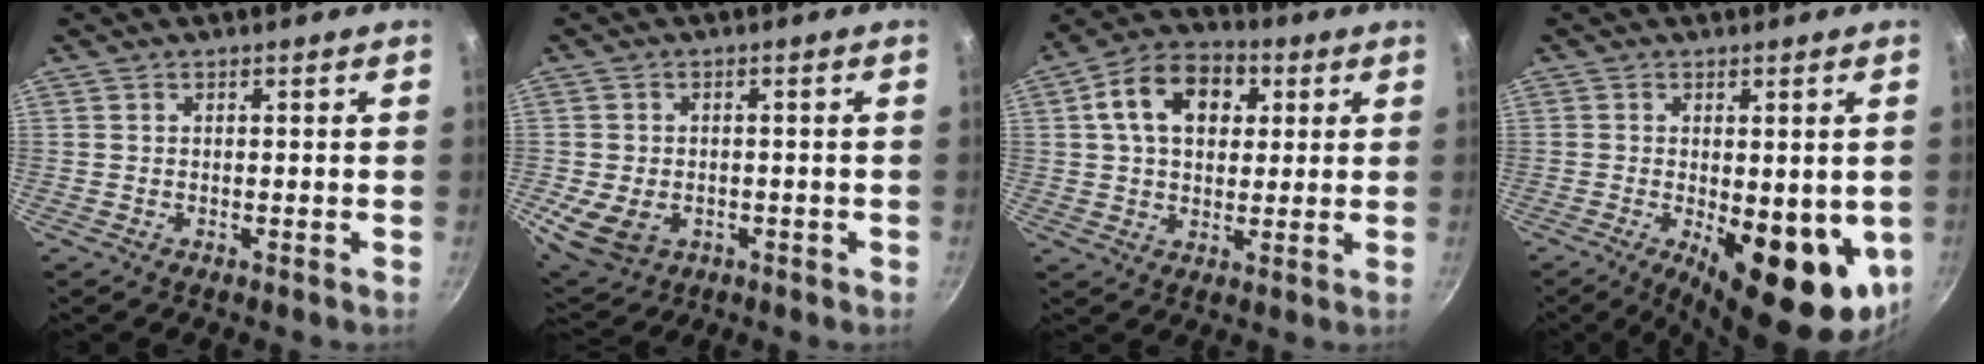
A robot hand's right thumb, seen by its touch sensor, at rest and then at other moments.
{"total": 8.7, "force": [-2.0, 6.5, 5.4], "torque": [-0.088, 0.003, -0.018]}
{"total": 13.2, "force": [3.7, 9.2, 8.7], "torque": [-0.121, 0.012, 0.046]}
{"total": 16.5, "force": [-2.9, 6.9, 14.6], "torque": [-0.172, -0.028, -0.026]}